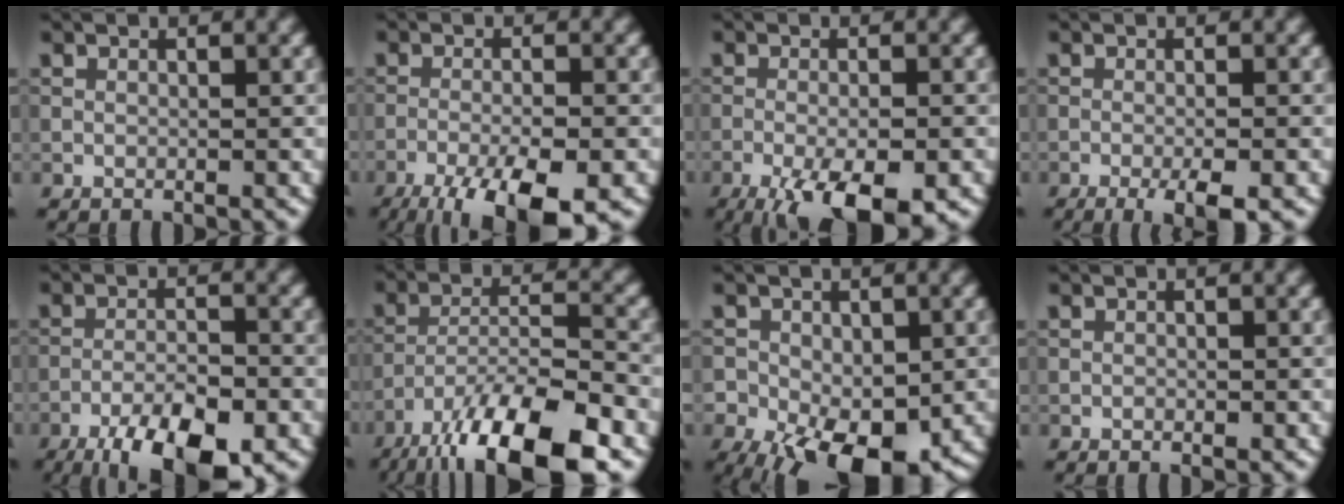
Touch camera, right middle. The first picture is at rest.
{"total": 9.6, "force": [-6.3, 2.5, 6.7], "torque": [-0.119, -0.030, -0.101]}
{"total": 8.0, "force": [-4.5, 2.3, 6.2], "torque": [-0.107, -0.015, -0.074]}
{"total": 3.6, "force": [-1.9, 0.6, 3.0], "torque": [-0.049, -0.001, -0.031]}
{"total": 9.0, "force": [-6.0, 2.6, 6.1], "torque": [-0.105, -0.017, -0.102]}
{"total": 14.0, "force": [-9.7, 4.0, 9.2], "torque": [-0.178, -0.011, -0.171]}
{"total": 11.8, "force": [-5.1, 7.1, 7.8], "torque": [-0.133, -0.041, -0.066]}
{"total": 0.5, "force": [-0.2, 0.3, 0.4], "torque": [-0.005, 0.000, -0.003]}